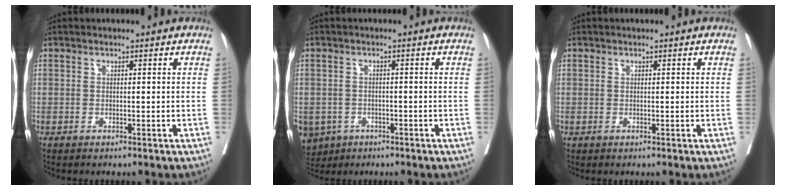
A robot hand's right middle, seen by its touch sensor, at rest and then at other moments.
{"total": 9.5, "force": [-4.8, 7.6, 3.2], "torque": [-0.096, -0.005, -0.065]}
{"total": 0.0}